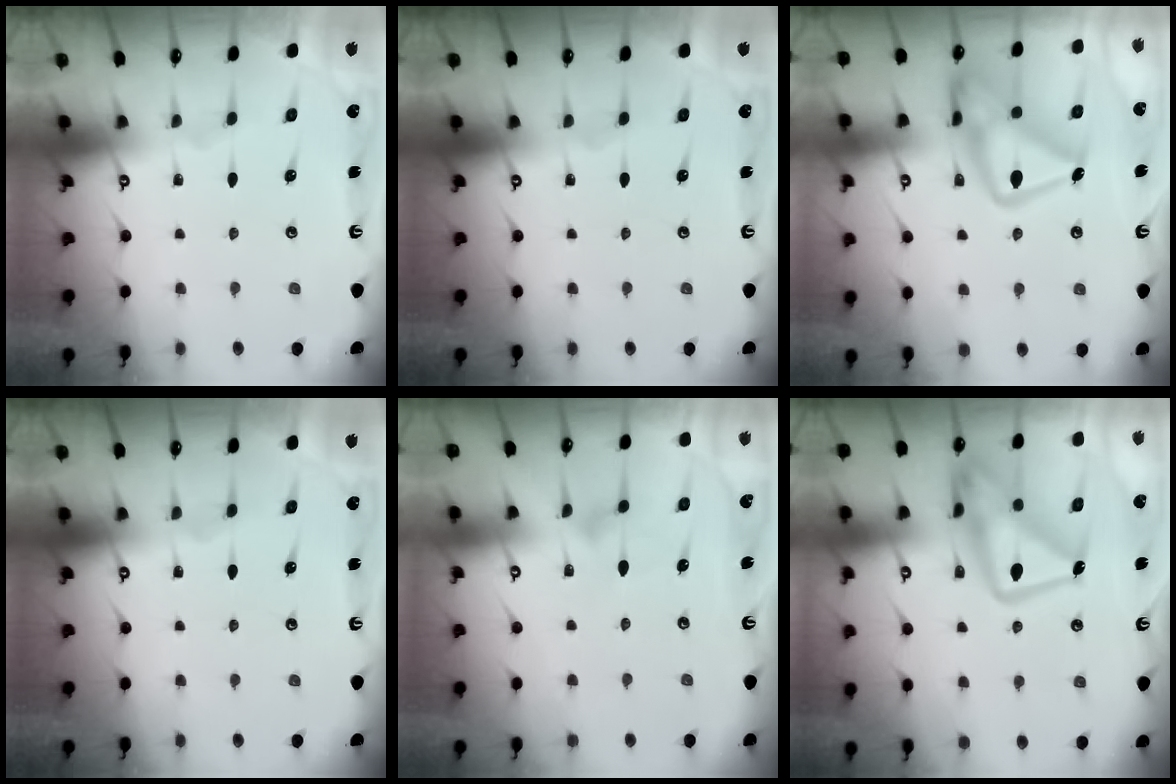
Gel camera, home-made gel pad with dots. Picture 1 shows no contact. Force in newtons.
{"total": 0.0}
{"total": 19.9, "press": 19.8, "slide": 1.6}
{"total": 0.0}
{"total": 4.1, "press": 4.1, "slide": 0.2}
{"total": 17.7, "press": 17.7, "slide": 1.6}